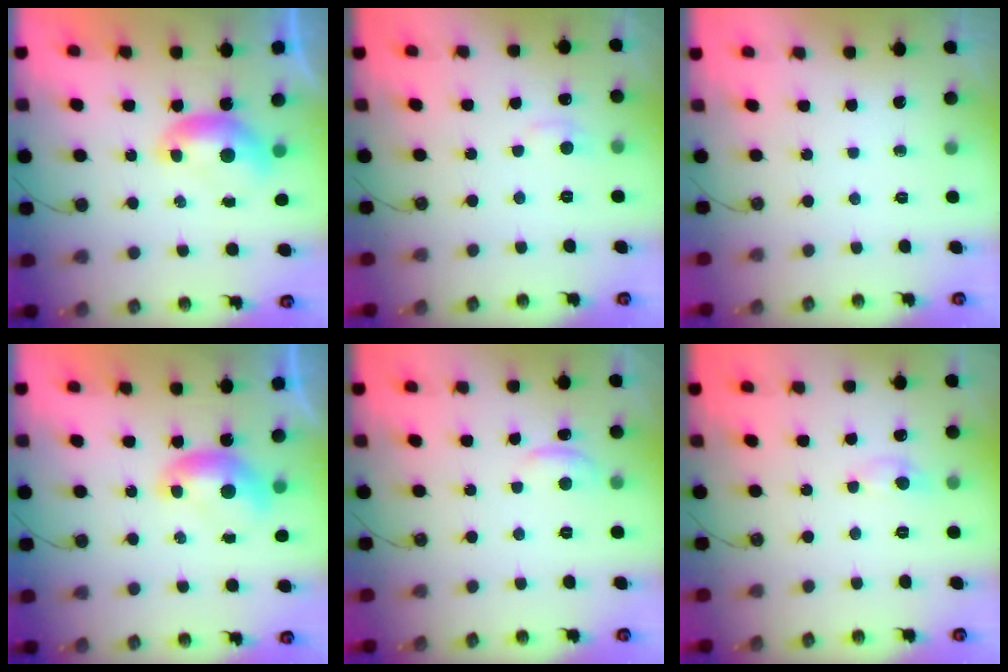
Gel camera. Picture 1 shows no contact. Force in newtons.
{"total": 1.2, "press": 1.0, "slide": 0.7}
{"total": 0.0}
{"total": 0.0}
{"total": 1.4, "press": 1.0, "slide": 1.0}
{"total": 1.5, "press": 1.5, "slide": 0.1}